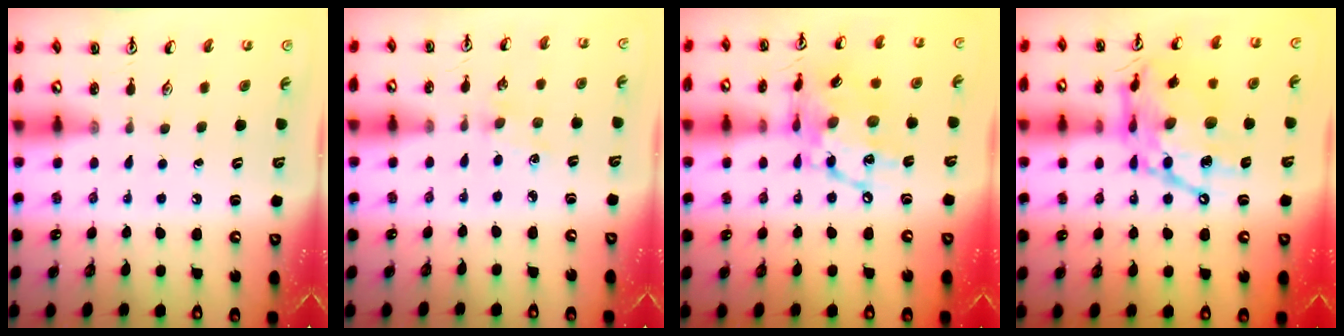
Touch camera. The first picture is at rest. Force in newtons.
{"total": 1.3, "press": 1.3, "slide": 0.3}
{"total": 16.0, "press": 15.9, "slide": 1.7}
{"total": 19.2, "press": 19.1, "slide": 1.6}